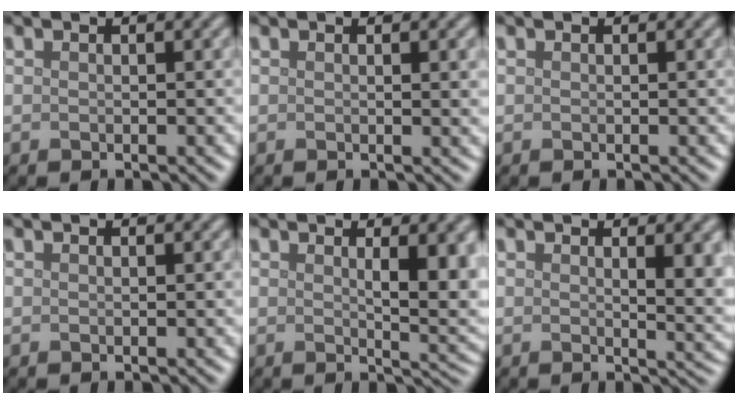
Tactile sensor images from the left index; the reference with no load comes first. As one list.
[{"total": 1.5, "force": [0.3, 0.4, 1.4], "torque": [-0.014, 0.001, 0.003]}, {"total": 0.0}, {"total": 0.0}, {"total": 5.4, "force": [1.1, 1.5, 5.0], "torque": [-0.062, -0.006, 0.023]}, {"total": 4.2, "force": [1.1, 1.3, 3.9], "torque": [-0.041, -0.001, 0.017]}]